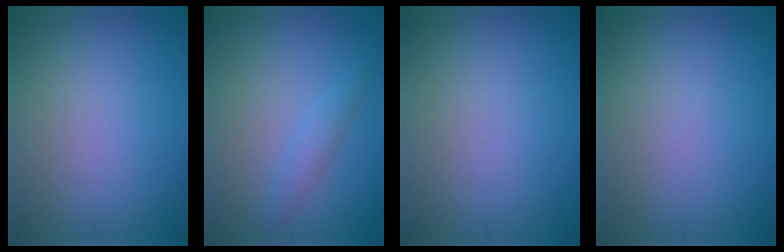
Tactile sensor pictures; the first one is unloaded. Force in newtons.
{"total": 1.7, "press": 1.7, "slide": 0.1}
{"total": 0.0}
{"total": 0.0}